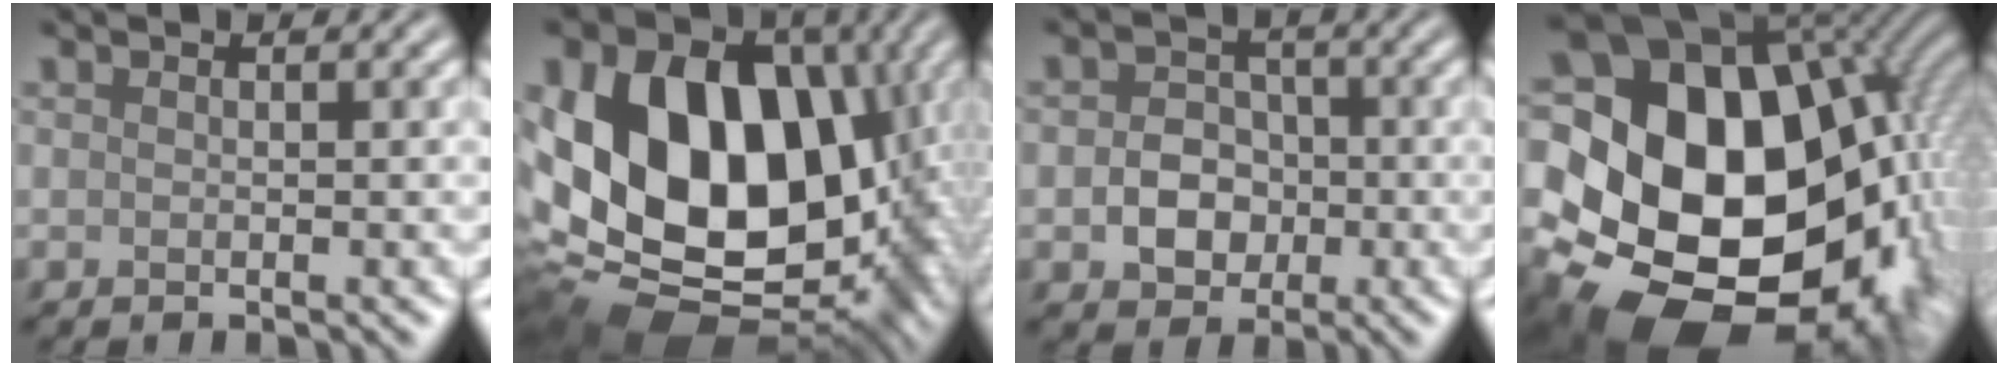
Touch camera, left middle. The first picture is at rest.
{"total": 19.3, "force": [1.5, 14.2, 12.9], "torque": [-0.247, -0.019, 0.048]}
{"total": 3.7, "force": [-0.8, 3.1, 1.9], "torque": [-0.026, -0.001, -0.017]}
{"total": 22.0, "force": [-1.3, 16.4, 14.6], "torque": [-0.273, -0.020, -0.005]}